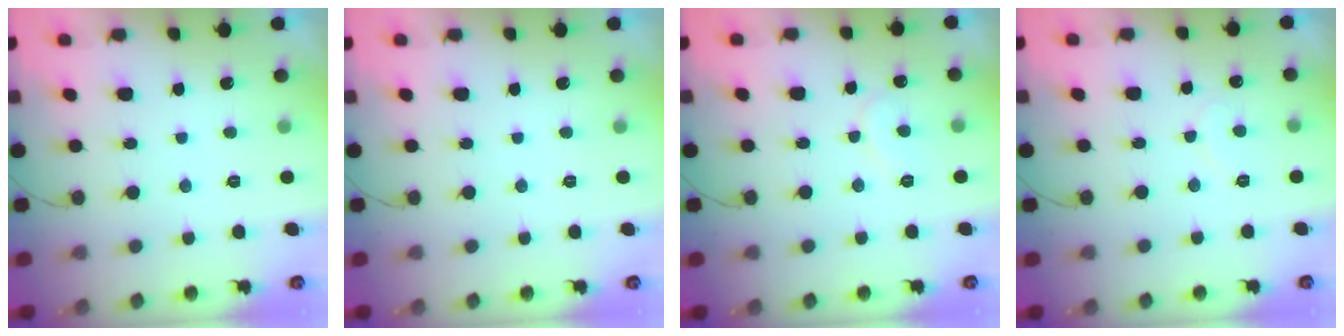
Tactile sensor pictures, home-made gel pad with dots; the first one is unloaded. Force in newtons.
{"total": 0.0}
{"total": 6.5, "press": 6.5, "slide": 0.5}
{"total": 6.1, "press": 6.1, "slide": 0.5}